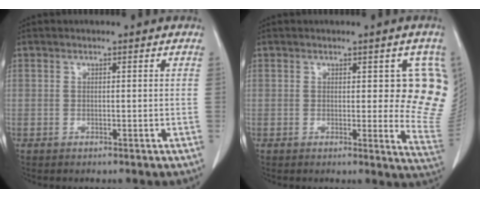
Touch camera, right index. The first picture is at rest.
{"total": 9.8, "force": [2.4, 3.4, 8.9], "torque": [-0.087, -0.015, 0.018]}